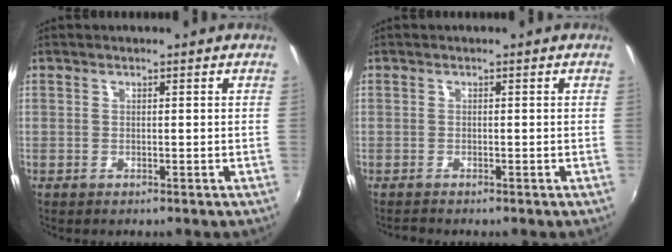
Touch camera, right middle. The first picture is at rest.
{"total": 1.2, "force": [-1.1, 0.0, 0.4], "torque": [-0.009, -0.004, -0.021]}